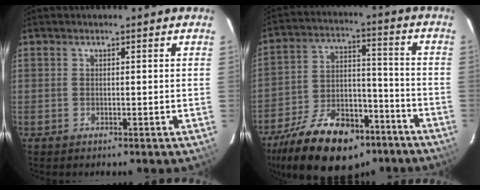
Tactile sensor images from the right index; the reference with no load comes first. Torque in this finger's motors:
{"motor_torque": [1.13, -1.01, 1.05, 0.15]}